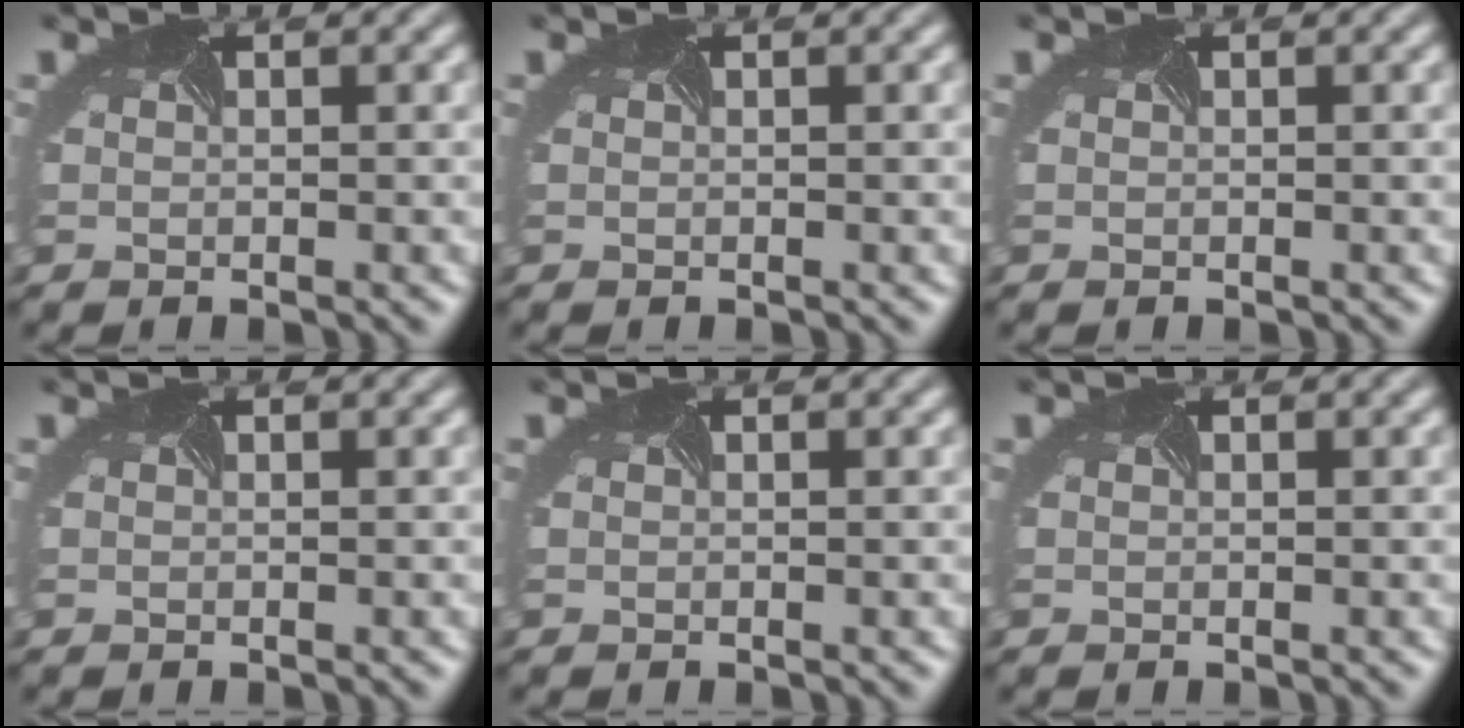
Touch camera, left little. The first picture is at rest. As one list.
[{"total": 0.0}, {"total": 0.0}, {"total": 0.0}, {"total": 0.0}, {"total": 0.0}]